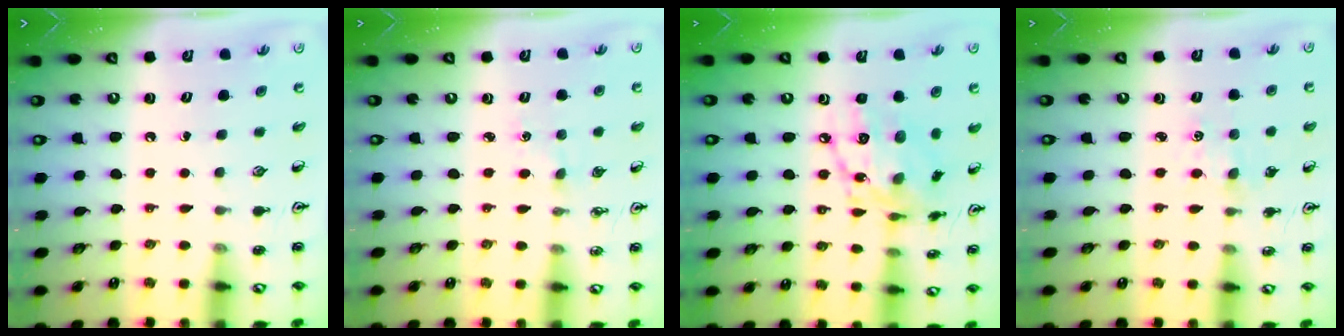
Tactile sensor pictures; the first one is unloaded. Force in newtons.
{"total": 1.5, "press": 1.5, "slide": 0.3}
{"total": 15.7, "press": 15.7, "slide": 1.2}
{"total": 1.2, "press": 1.2, "slide": 0.2}